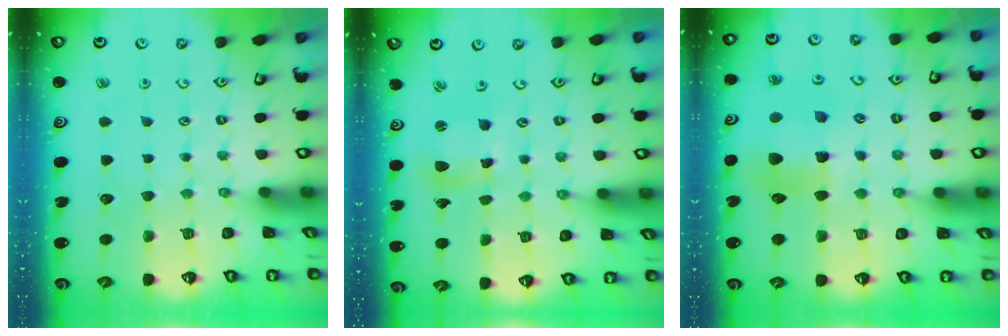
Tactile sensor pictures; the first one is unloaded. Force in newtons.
{"total": 6.7, "press": 6.6, "slide": 1.1}
{"total": 9.5, "press": 9.4, "slide": 1.4}